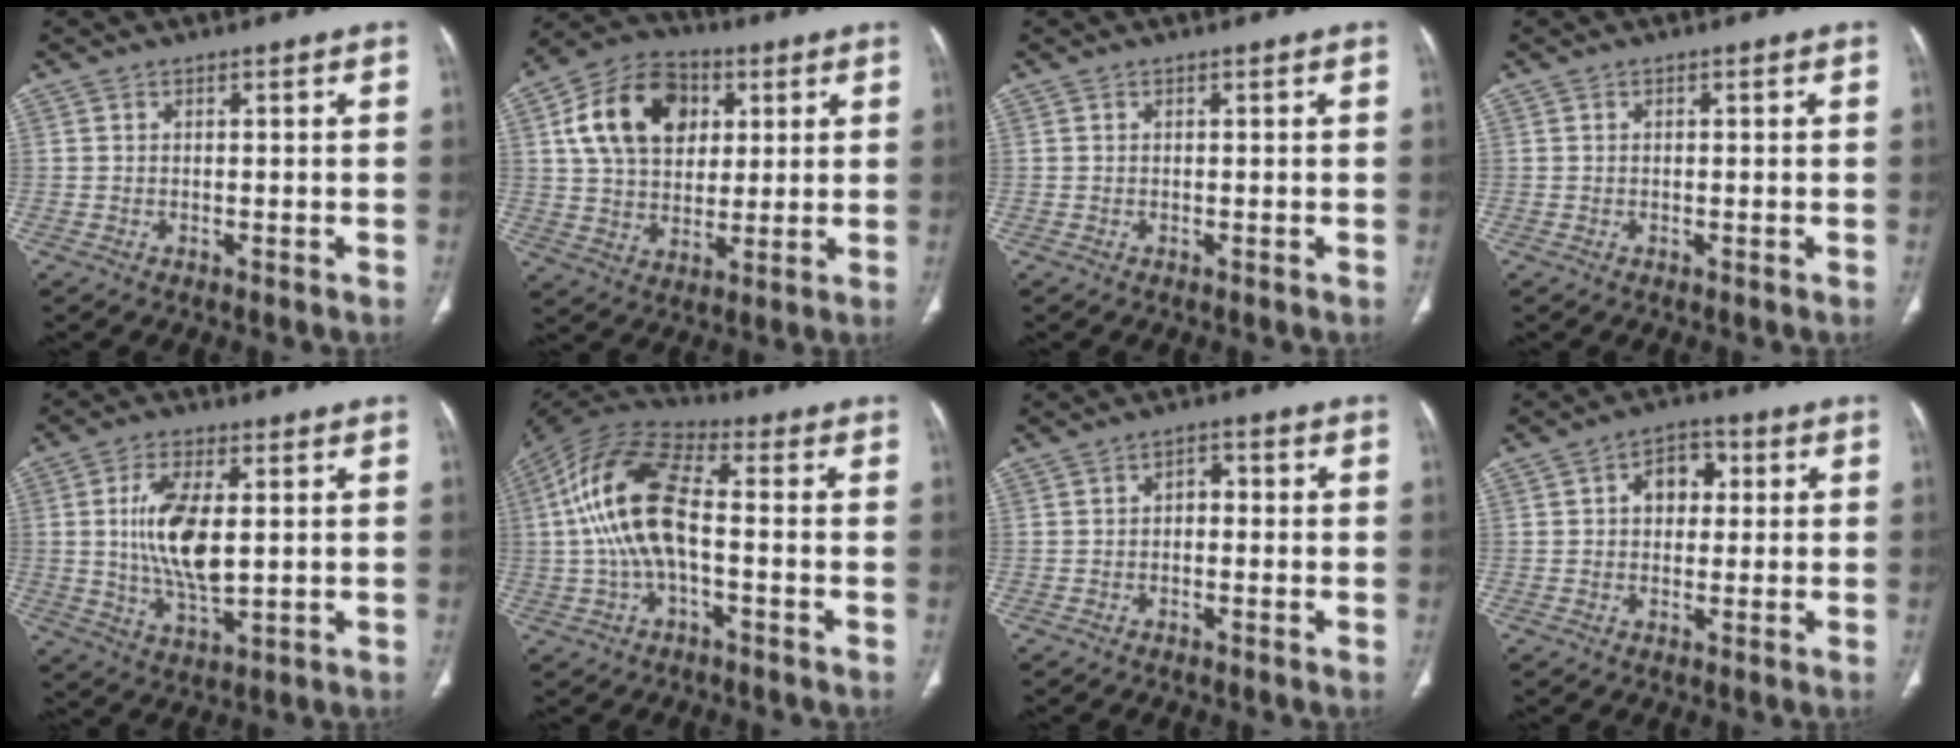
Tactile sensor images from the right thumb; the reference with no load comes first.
{"total": 16.7, "force": [5.0, 12.1, 10.5], "torque": [-0.162, 0.003, 0.084]}
{"total": 0.0}
{"total": 0.0}
{"total": 12.2, "force": [1.3, 5.5, 10.8], "torque": [-0.202, -0.014, 0.028]}
{"total": 15.6, "force": [-0.6, 6.9, 14.0], "torque": [-0.290, 0.038, -0.019]}
{"total": 2.7, "force": [-0.2, 1.9, 1.9], "torque": [-0.012, 0.014, -0.012]}
{"total": 6.4, "force": [1.1, 4.7, 4.2], "torque": [-0.035, 0.013, 0.011]}